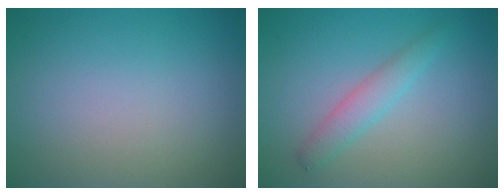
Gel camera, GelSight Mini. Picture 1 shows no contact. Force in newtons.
{"total": 2.3, "press": 2.3, "slide": 0.1}